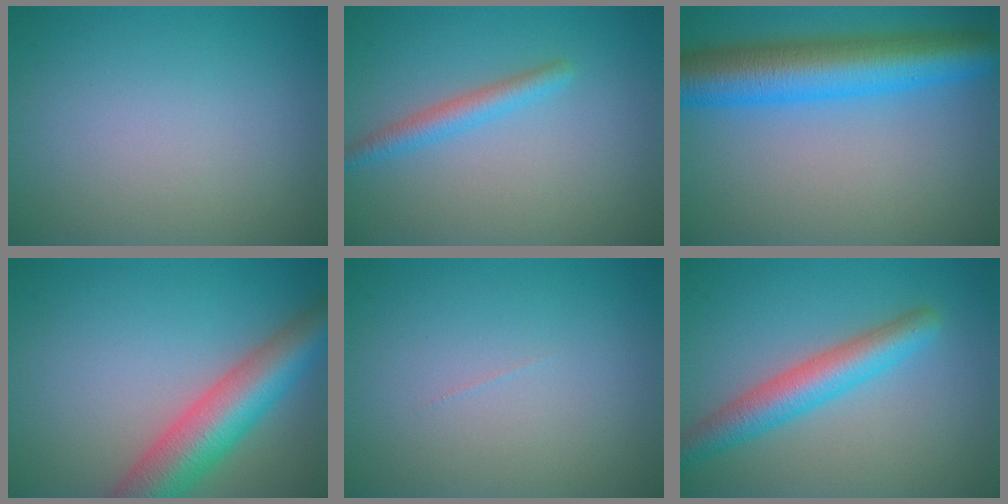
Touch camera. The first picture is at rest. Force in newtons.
{"total": 2.2, "press": 2.2, "slide": 0.1}
{"total": 9.1, "press": 9.1, "slide": 0.2}
{"total": 7.9, "press": 7.9, "slide": 0.4}
{"total": 0.0}
{"total": 4.6, "press": 4.6, "slide": 0.2}